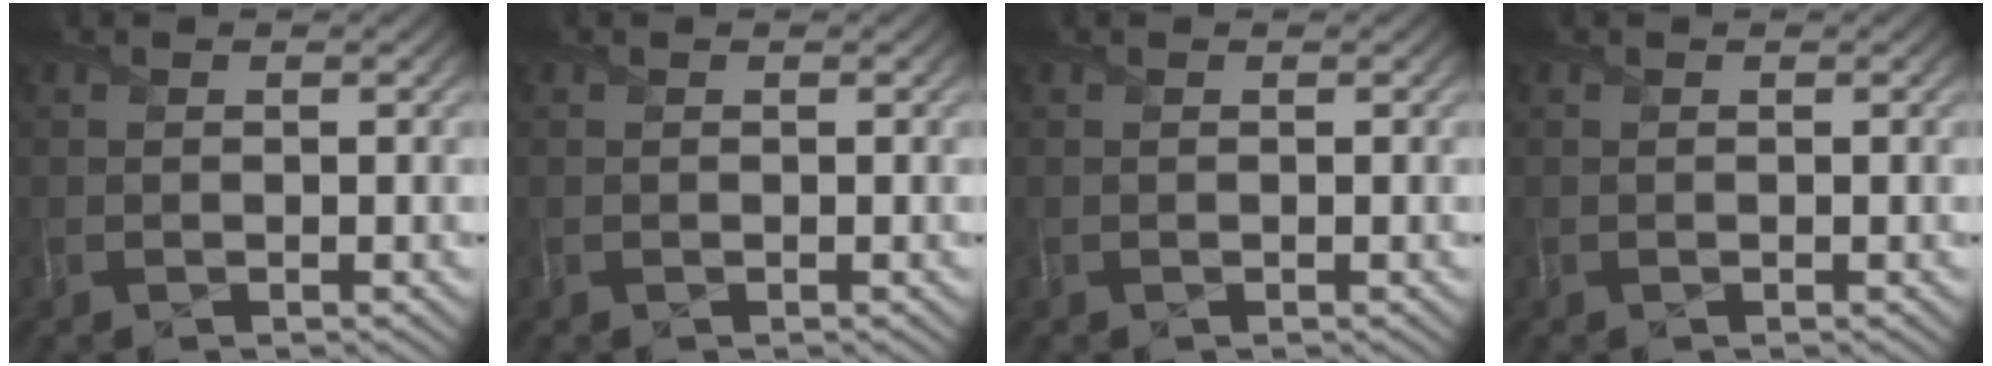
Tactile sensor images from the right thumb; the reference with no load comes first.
{"total": 0.0}
{"total": 0.0}
{"total": 0.0}